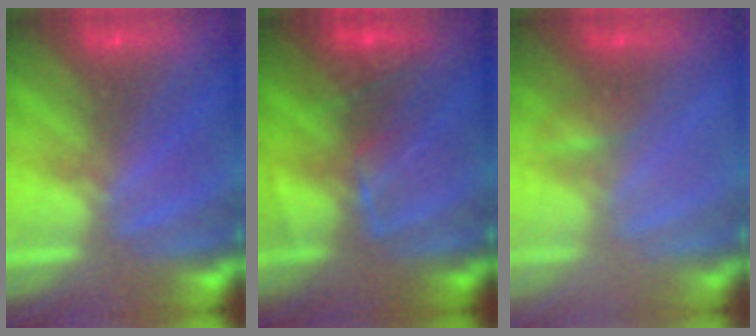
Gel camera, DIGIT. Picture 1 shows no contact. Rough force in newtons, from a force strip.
{"total": 2.7}
{"total": 2.1}